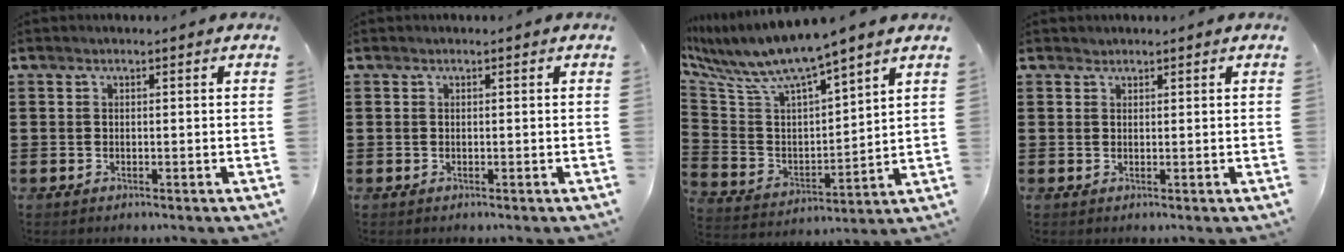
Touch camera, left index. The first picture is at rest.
{"total": 0.0}
{"total": 7.6, "force": [6.7, 0.5, 3.6], "torque": [-0.103, -0.052, 0.111]}
{"total": 0.7, "force": [0.7, 0.2, 0.0], "torque": [-0.002, -0.002, 0.015]}